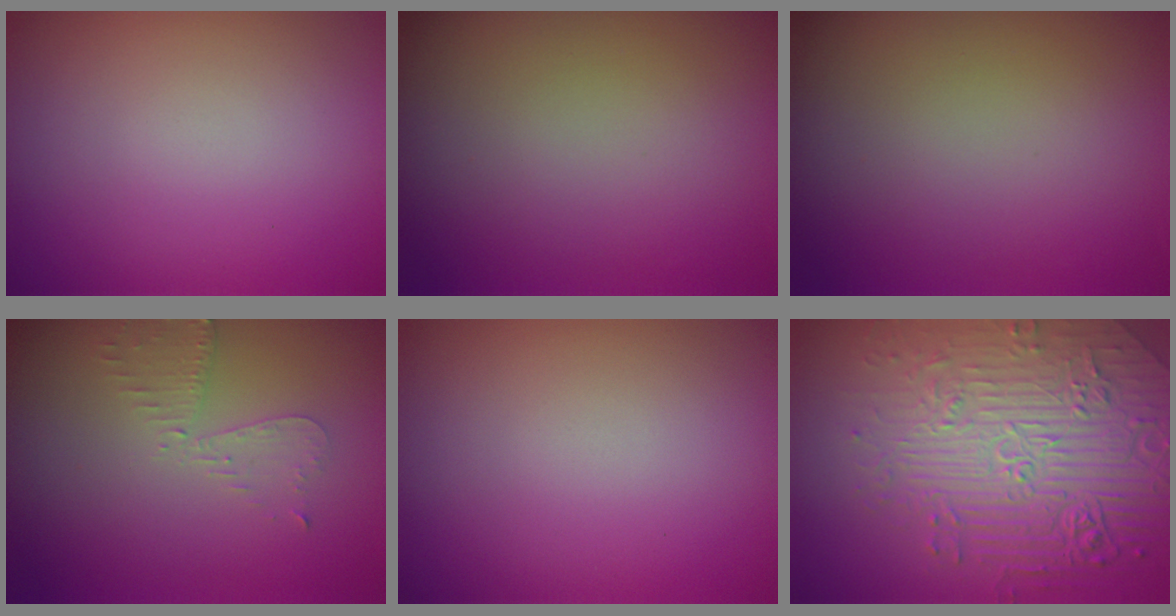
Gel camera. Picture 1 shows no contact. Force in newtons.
{"total": 0.0}
{"total": 0.0}
{"total": 2.2, "press": 2.2, "slide": 0.5}
{"total": 0.0}
{"total": 8.9, "press": 6.2, "slide": 6.4}